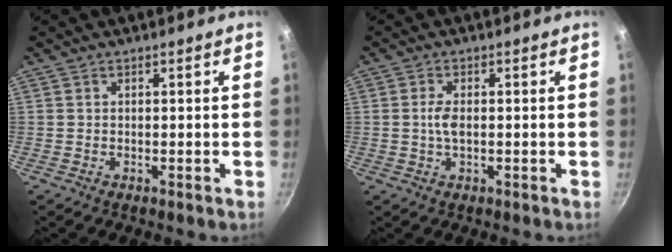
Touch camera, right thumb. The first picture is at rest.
{"total": 3.0, "force": [0.0, 1.4, 2.7], "torque": [-0.054, 0.003, -0.003]}